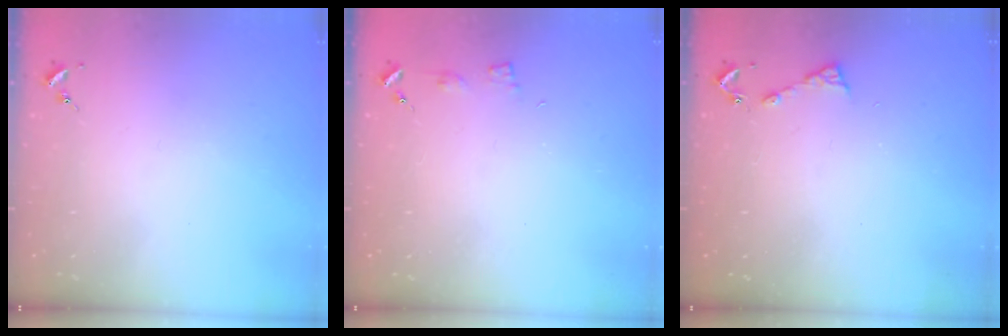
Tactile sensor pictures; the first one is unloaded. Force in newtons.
{"total": 3.6, "press": 3.6, "slide": 0.5}
{"total": 5.6, "press": 5.6, "slide": 0.7}